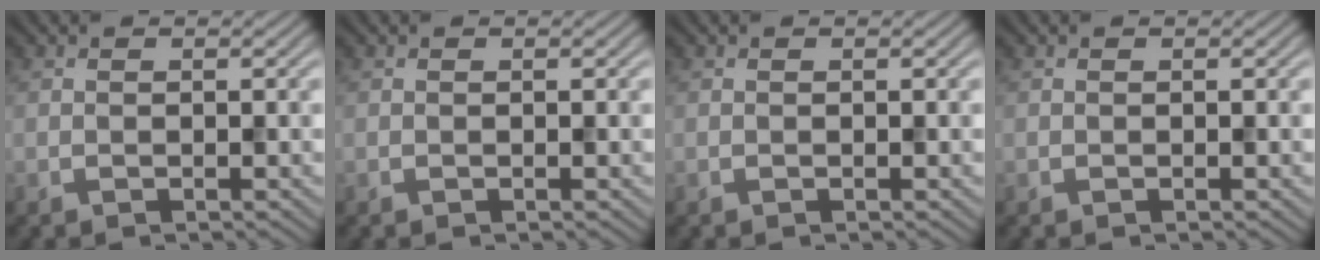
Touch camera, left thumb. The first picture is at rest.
{"total": 0.0}
{"total": 0.0}
{"total": 0.0}